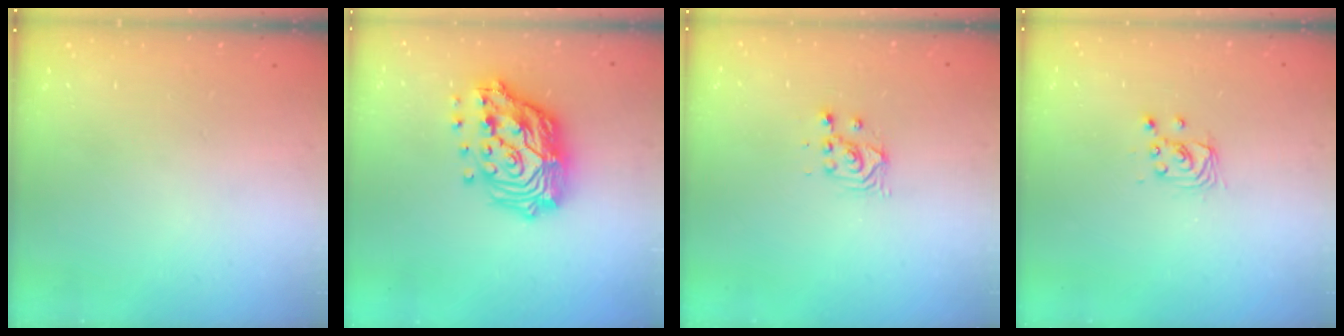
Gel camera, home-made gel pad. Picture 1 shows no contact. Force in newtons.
{"total": 19.3, "press": 19.2, "slide": 2.1}
{"total": 2.8, "press": 2.8, "slide": 0.1}
{"total": 2.8, "press": 2.8, "slide": 0.2}